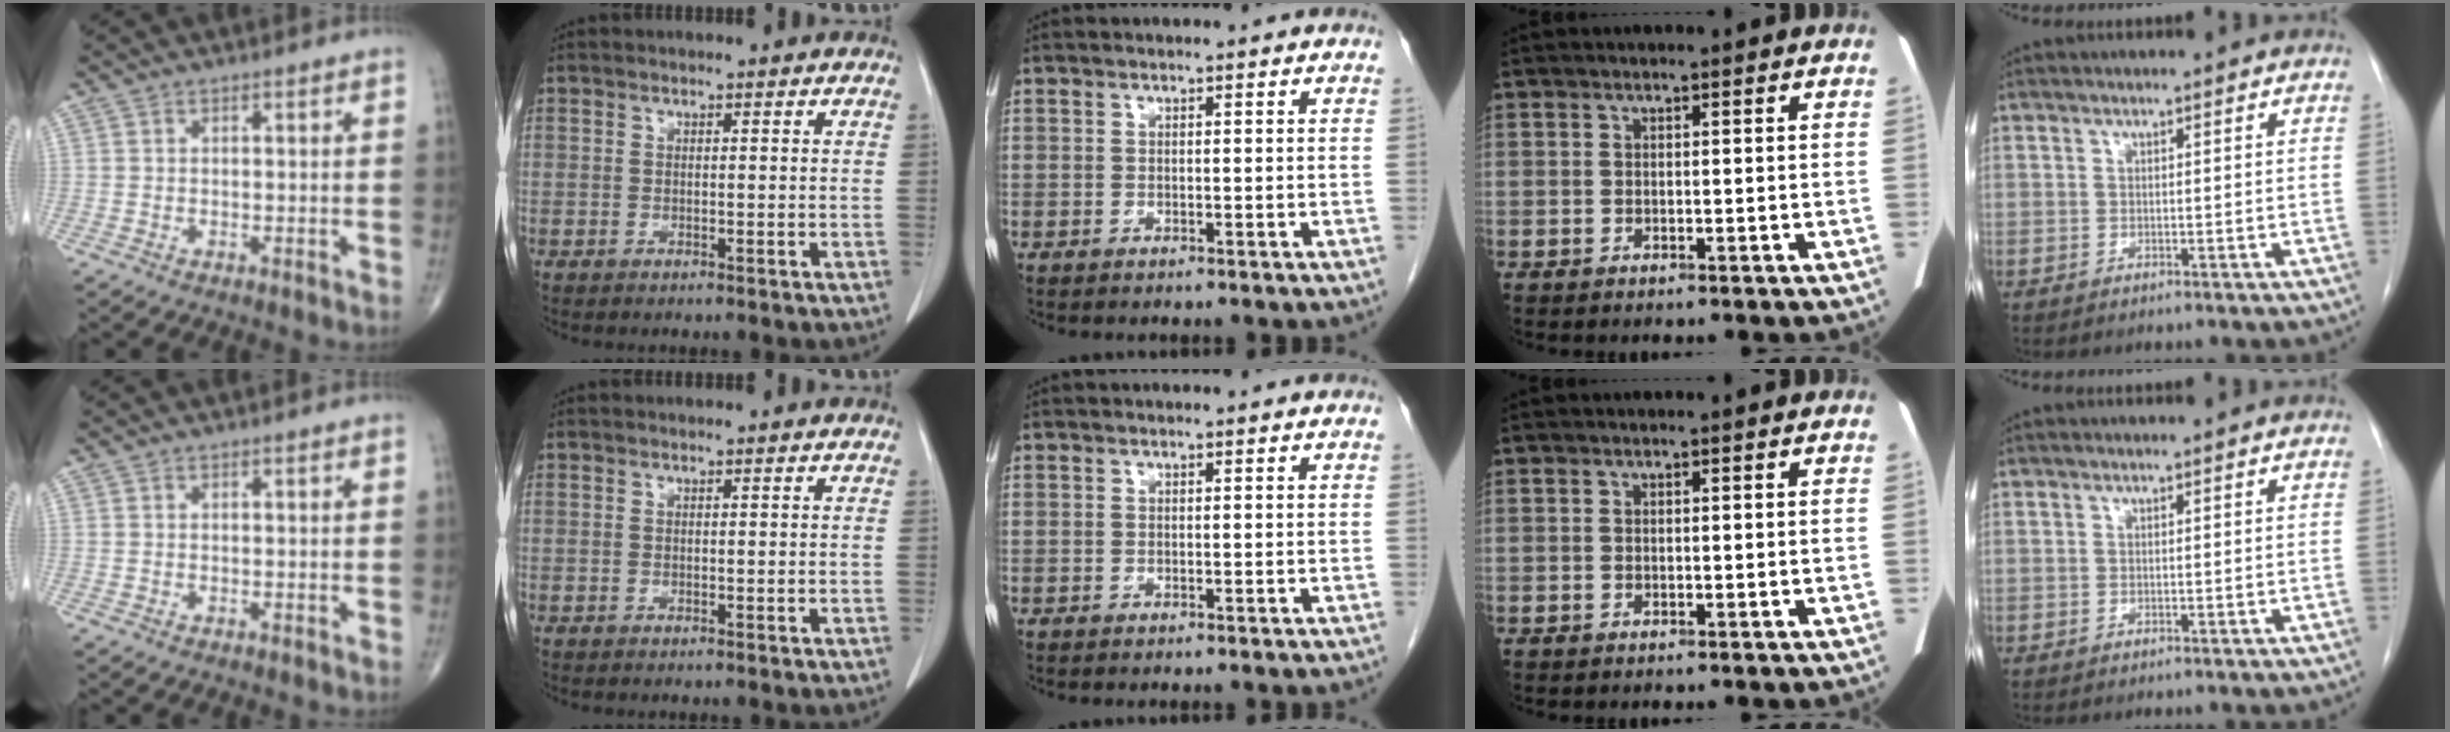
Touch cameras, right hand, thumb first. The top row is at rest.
{}